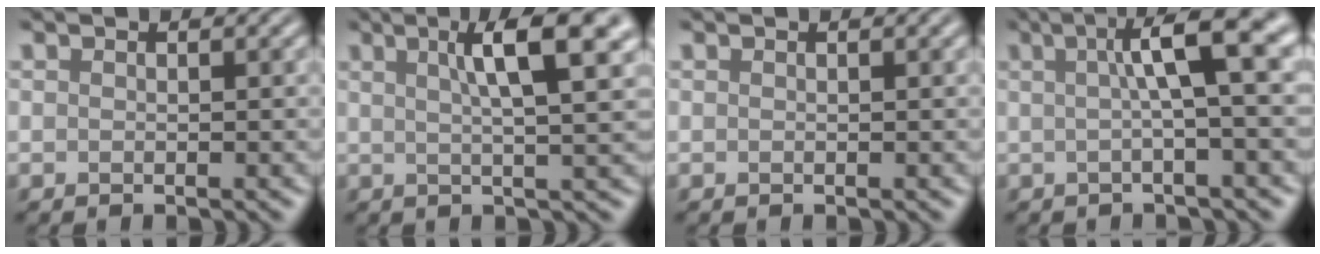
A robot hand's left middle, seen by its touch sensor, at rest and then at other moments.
{"total": 6.6, "force": [2.5, 1.3, 5.9], "torque": [-0.067, 0.006, 0.031]}
{"total": 0.7, "force": [0.3, 0.2, 0.6], "torque": [-0.006, 0.002, 0.000]}
{"total": 6.7, "force": [1.4, 1.3, 6.4], "torque": [-0.085, 0.014, 0.013]}